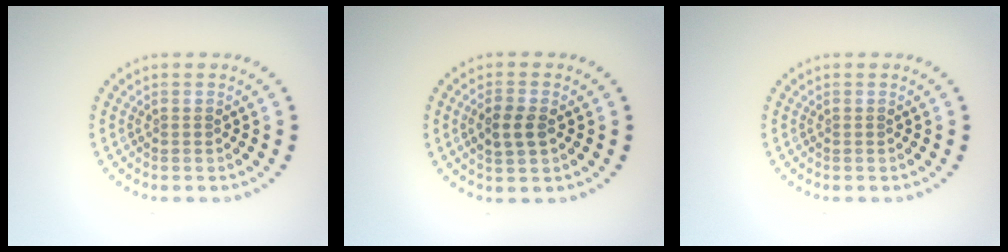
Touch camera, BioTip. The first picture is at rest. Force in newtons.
{"total": 2.5, "press": 2.5, "slide": 0.4}
{"total": 0.0}